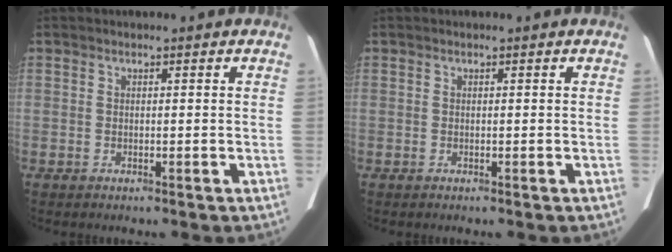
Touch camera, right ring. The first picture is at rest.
{"total": 0.0}